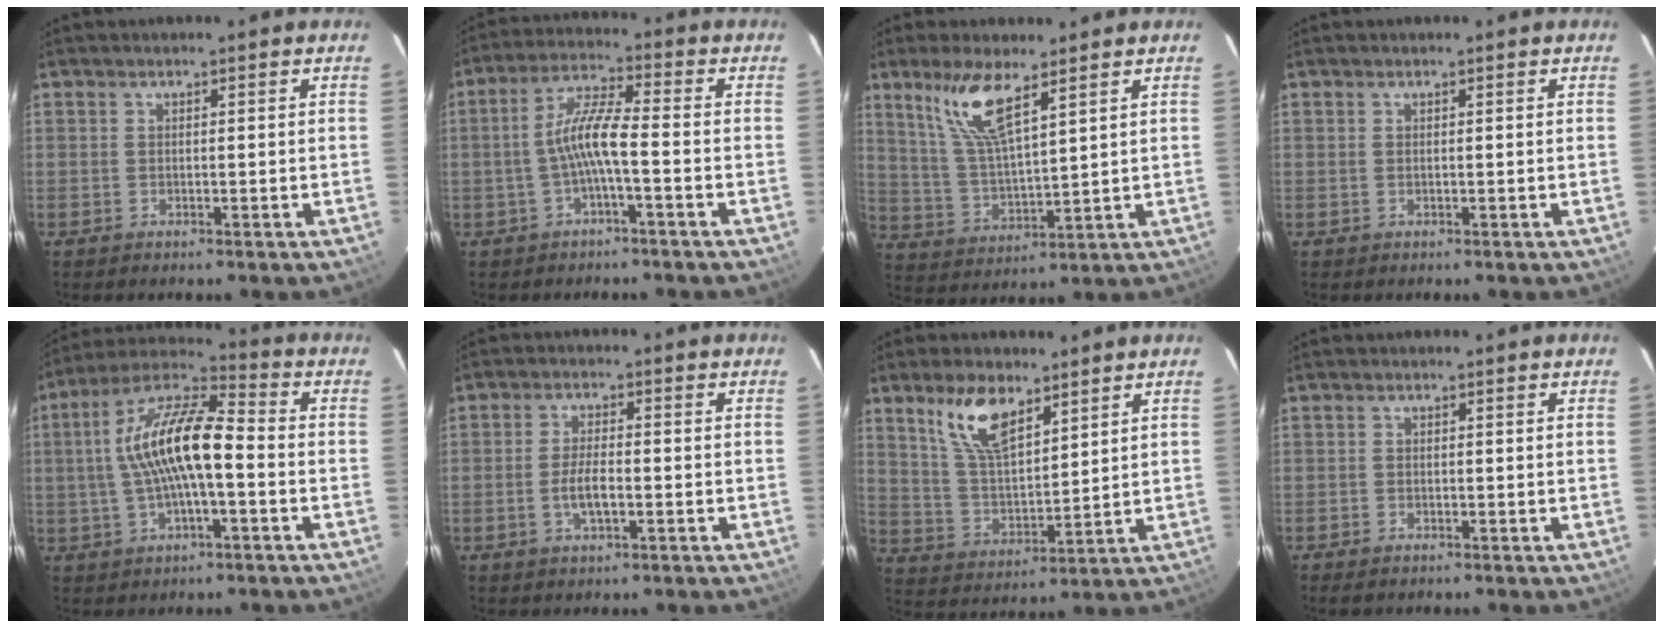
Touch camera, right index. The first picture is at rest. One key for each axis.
{"total": 6.7, "fx": -2.0, "fy": 0.6, "fz": 6.4, "tx": -0.141, "ty": 0.016, "tz": -0.038}
{"total": 10.4, "fx": 6.5, "fy": 2.2, "fz": 7.8, "tx": -0.158, "ty": 0.002, "tz": 0.138}
{"total": 0.0}
{"total": 14.2, "fx": -1.0, "fy": 4.3, "fz": 13.5, "tx": -0.256, "ty": 0.021, "tz": -0.023}
{"total": 4.5, "fx": -1.7, "fy": 1.3, "fz": 3.9, "tx": -0.082, "ty": 0.002, "tz": -0.031}
{"total": 10.9, "fx": 6.7, "fy": 4.6, "fz": 7.2, "tx": -0.137, "ty": 0.010, "tz": 0.138}
{"total": 1.5, "fx": -1.3, "fy": 0.5, "fz": 0.6, "tx": -0.017, "ty": -0.004, "tz": -0.027}